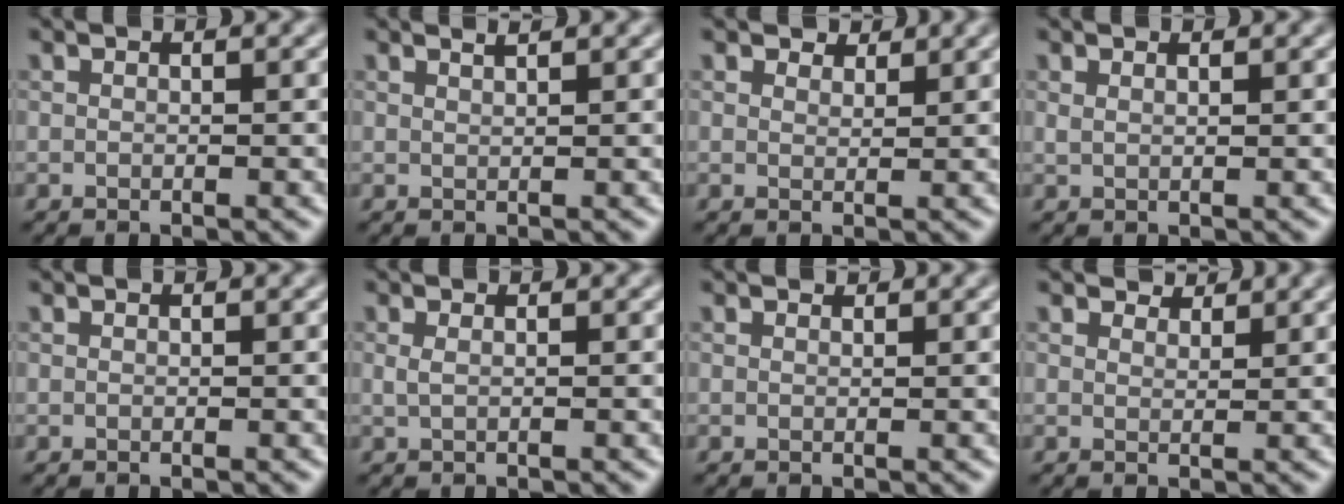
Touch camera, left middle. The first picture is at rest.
{"total": 1.1, "force": [0.9, 0.3, 0.6], "torque": [-0.004, 0.000, 0.002]}
{"total": 1.7, "force": [1.7, 0.4, 0.0], "torque": [-0.011, -0.001, 0.024]}
{"total": 0.7, "force": [0.6, 0.2, 0.4], "torque": [-0.008, -0.005, 0.004]}
{"total": 0.0}
{"total": 0.6, "force": [0.1, 0.2, 0.5], "torque": [-0.015, -0.004, -0.001]}
{"total": 0.6, "force": [0.5, -0.2, -0.3], "torque": [-0.007, -0.005, 0.007]}
{"total": 2.2, "force": [2.2, 0.4, 0.1], "torque": [-0.013, -0.002, 0.032]}